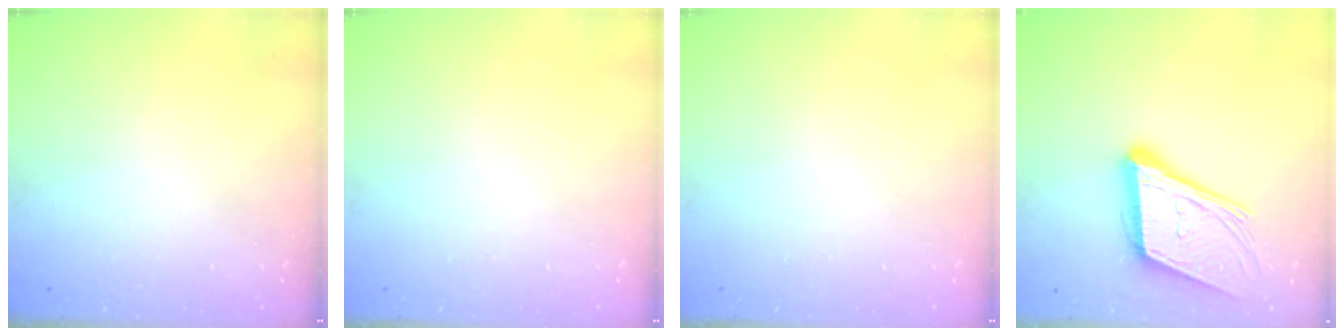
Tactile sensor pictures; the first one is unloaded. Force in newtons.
{"total": 0.0}
{"total": 0.0}
{"total": 18.8, "press": 18.4, "slide": 4.2}